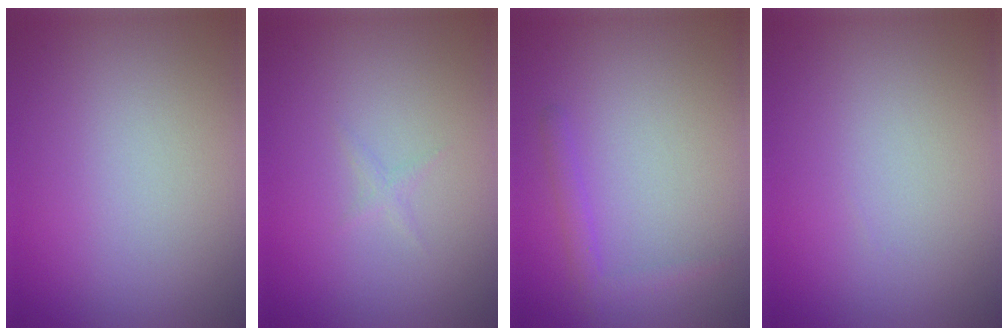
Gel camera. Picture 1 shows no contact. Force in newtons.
{"total": 0.6, "press": 0.6, "slide": 0.0}
{"total": 1.5, "press": 1.5, "slide": 0.1}
{"total": 0.0}